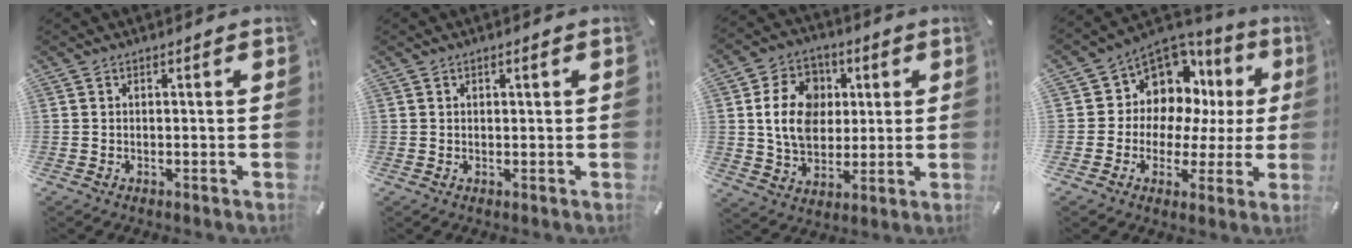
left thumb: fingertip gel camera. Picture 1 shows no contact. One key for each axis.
{"total": 0.9, "fx": 0.3, "fy": 0.5, "fz": 0.7, "tx": -0.014, "ty": 0.004, "tz": 0.005}
{"total": 13.6, "fx": 2.0, "fy": 11.0, "fz": 7.7, "tx": -0.146, "ty": 0.019, "tz": 0.039}
{"total": 10.4, "fx": 4.6, "fy": 9.0, "fz": 2.6, "tx": -0.054, "ty": -0.057, "tz": 0.092}